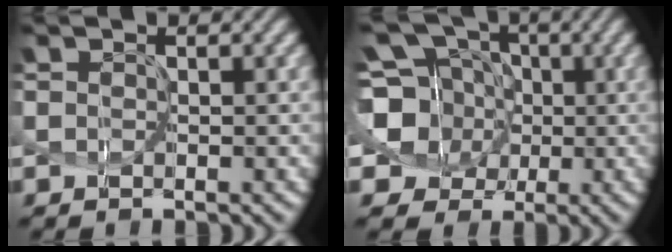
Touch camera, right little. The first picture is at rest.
{"total": 6.5, "force": [0.3, 5.8, 2.9], "torque": [-0.071, -0.005, -0.010]}